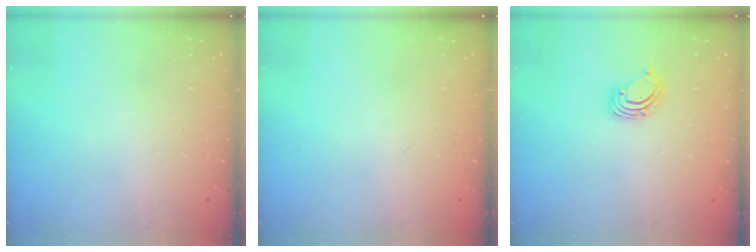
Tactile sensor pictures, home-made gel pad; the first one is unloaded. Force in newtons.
{"total": 0.0}
{"total": 2.3, "press": 2.3, "slide": 0.2}